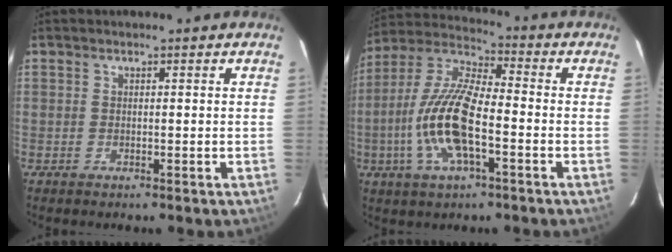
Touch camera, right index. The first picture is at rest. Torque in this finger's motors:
{"motor_torque": [2.14, 0.00, 1.05, 0.19]}